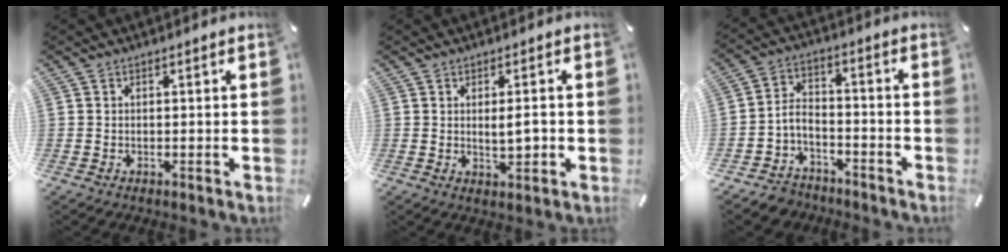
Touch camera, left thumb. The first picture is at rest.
{"total": 4.2, "force": [0.2, 1.6, 3.9], "torque": [-0.064, 0.000, 0.001]}
{"total": 5.9, "force": [-3.7, 4.0, 2.2], "torque": [-0.055, 0.009, -0.077]}